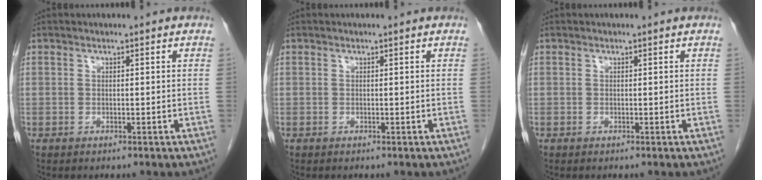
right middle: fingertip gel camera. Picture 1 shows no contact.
{"total": 0.0}
{"total": 0.0}